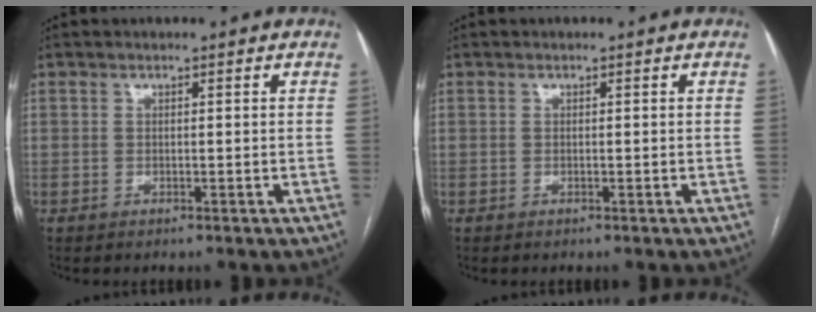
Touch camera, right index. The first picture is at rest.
{"total": 0.0}